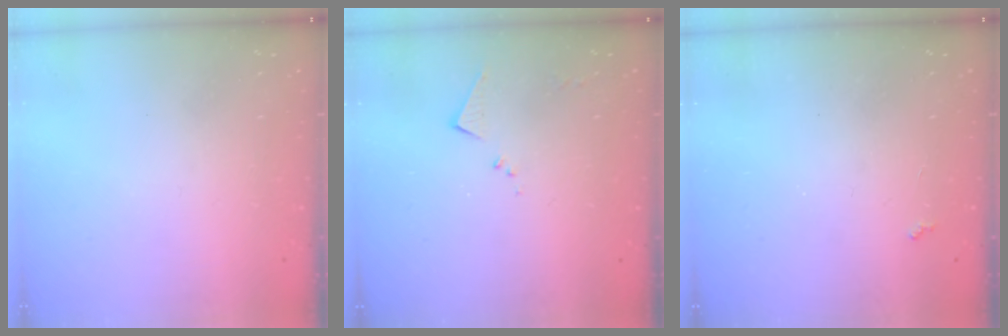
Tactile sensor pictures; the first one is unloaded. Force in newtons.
{"total": 6.3, "press": 6.3, "slide": 0.4}
{"total": 2.7, "press": 2.6, "slide": 0.4}